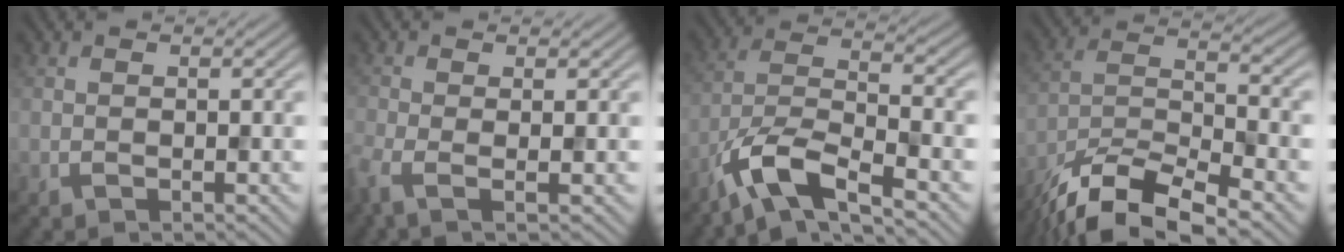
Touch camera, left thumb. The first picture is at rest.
{"total": 3.3, "force": [-1.5, 1.1, 2.7], "torque": [-0.065, -0.012, -0.029]}
{"total": 9.0, "force": [-6.6, 2.7, 5.5], "torque": [-0.104, -0.008, -0.133]}
{"total": 12.0, "force": [-9.9, 3.3, 5.8], "torque": [-0.113, -0.013, -0.186]}